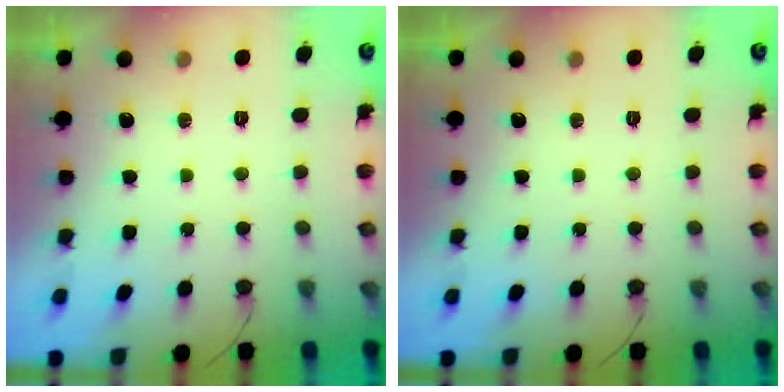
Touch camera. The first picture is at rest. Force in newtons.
{"total": 0.0}